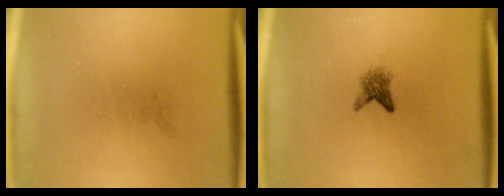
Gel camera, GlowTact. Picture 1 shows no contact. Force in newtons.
{"total": 2.1}